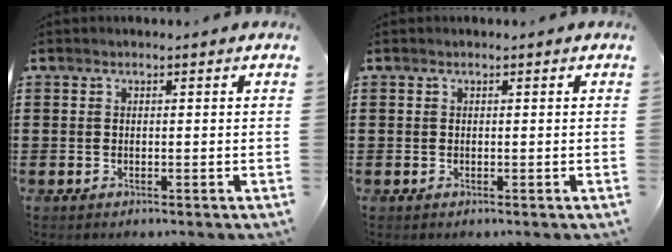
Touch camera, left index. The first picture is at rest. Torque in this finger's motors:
{"motor_torque": [-0.03, 0.01, 0.01, 0.01]}